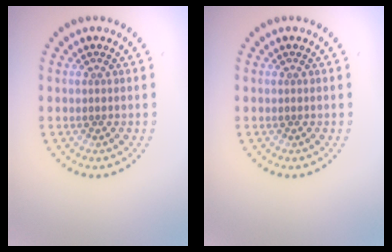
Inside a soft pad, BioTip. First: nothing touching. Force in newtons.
{"total": 0.0}